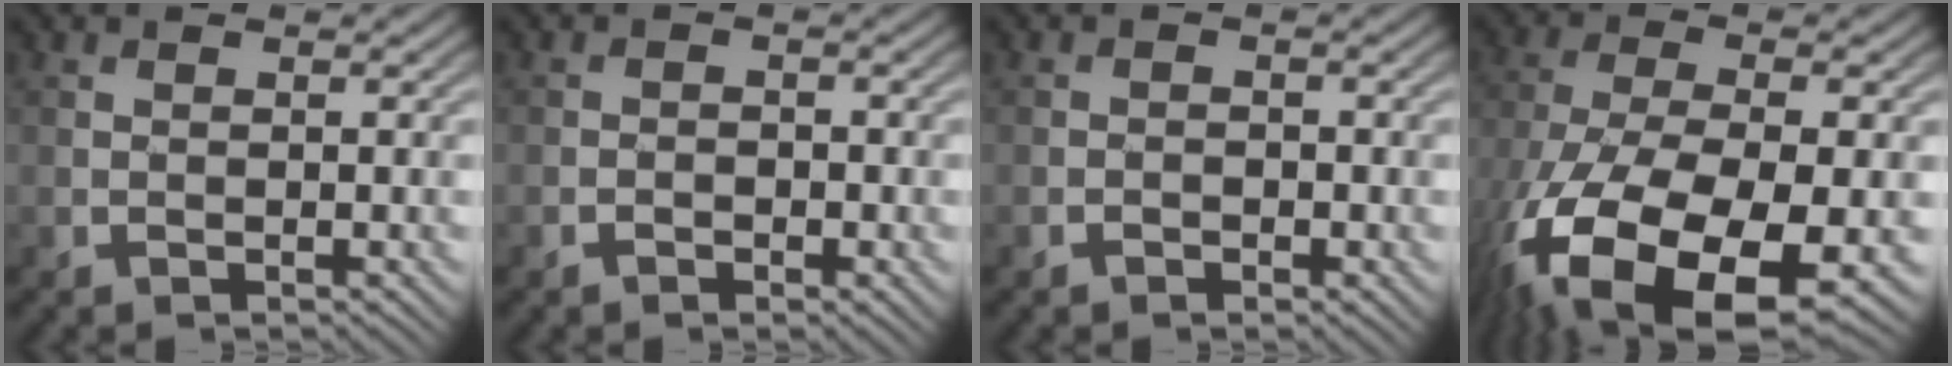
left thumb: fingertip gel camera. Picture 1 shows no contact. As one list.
[{"total": 1.3, "force": [-0.8, 0.8, 0.8], "torque": [-0.010, -0.001, -0.014]}, {"total": 1.0, "force": [-0.6, 0.6, 0.5], "torque": [-0.006, -0.001, -0.011]}, {"total": 18.0, "force": [-8.6, 8.2, 13.6], "torque": [-0.317, -0.055, -0.135]}]